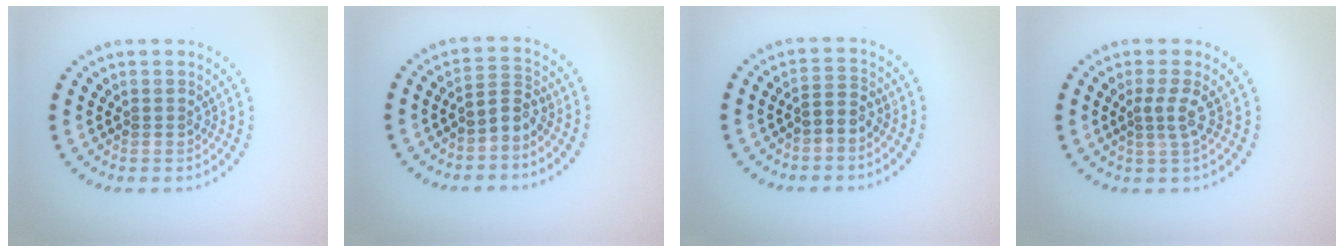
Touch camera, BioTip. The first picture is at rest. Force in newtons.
{"total": 2.1, "press": 1.4, "slide": 1.6}
{"total": 1.7, "press": 1.4, "slide": 1.1}
{"total": 1.7, "press": 1.2, "slide": 1.3}